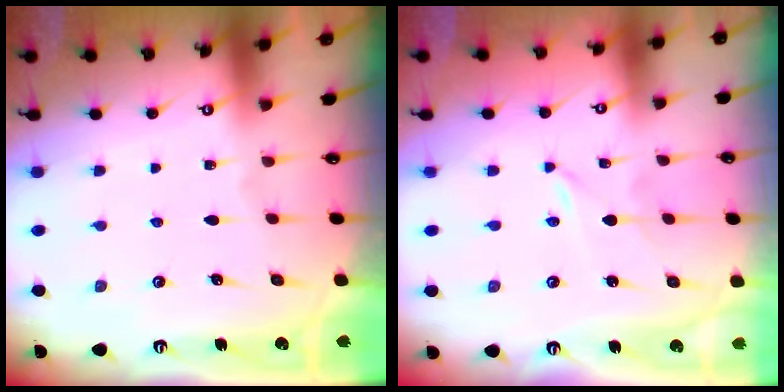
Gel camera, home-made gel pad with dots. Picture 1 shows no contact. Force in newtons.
{"total": 0.0}